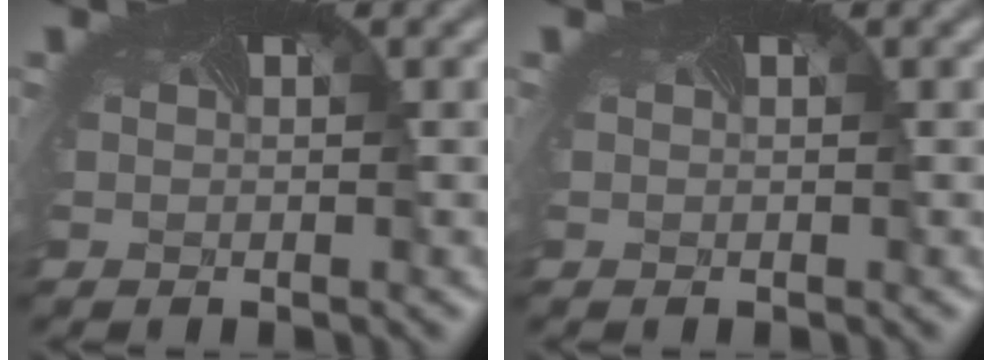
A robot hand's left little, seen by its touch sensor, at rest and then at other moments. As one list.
[{"total": 0.0}]